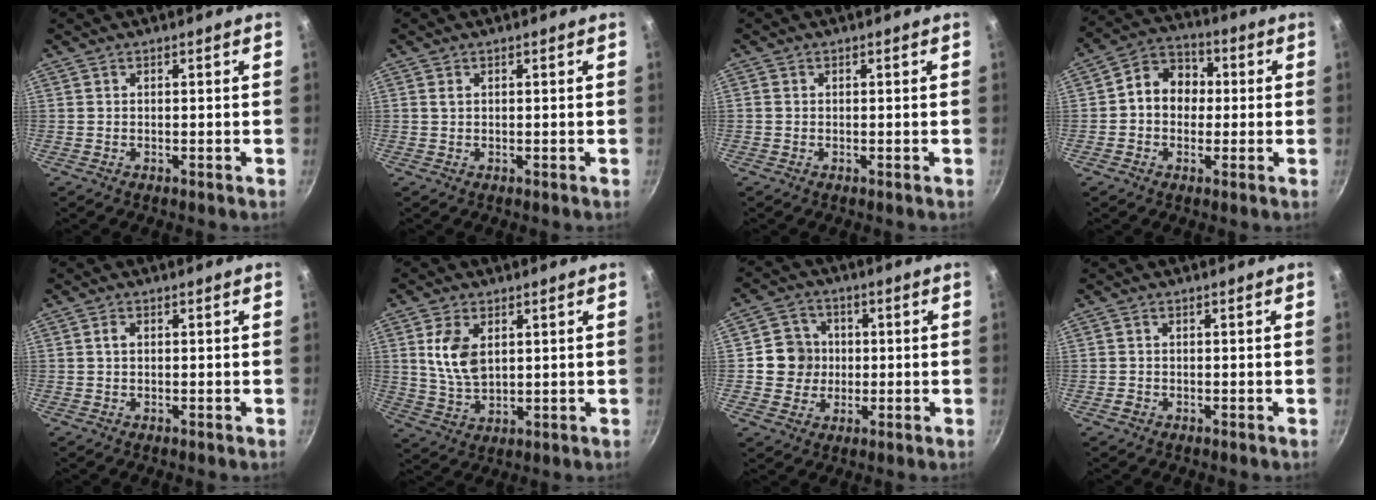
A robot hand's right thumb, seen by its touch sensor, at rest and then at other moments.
{"total": 0.7, "force": [0.3, 0.5, 0.5], "torque": [-0.011, 0.000, 0.006]}
{"total": 0.5, "force": [-0.1, 0.5, 0.2], "torque": [-0.002, 0.001, -0.002]}
{"total": 9.4, "force": [0.2, 7.8, 5.1], "torque": [-0.044, 0.025, -0.015]}
{"total": 1.3, "force": [0.2, 0.9, 0.9], "torque": [-0.016, 0.005, 0.003]}
{"total": 8.4, "force": [2.4, 5.0, 6.2], "torque": [-0.115, -0.017, 0.051]}
{"total": 7.5, "force": [0.1, 7.1, 2.1], "torque": [0.001, 0.011, -0.007]}
{"total": 1.2, "force": [-0.6, 1.0, 0.4], "torque": [-0.005, 0.003, -0.008]}